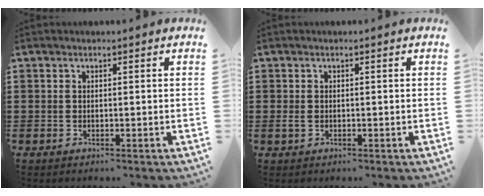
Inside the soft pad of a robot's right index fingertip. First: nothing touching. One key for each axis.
{"total": 0.9, "fx": -0.3, "fy": 0.6, "fz": 0.6, "tx": -0.021, "ty": -0.001, "tz": -0.009}